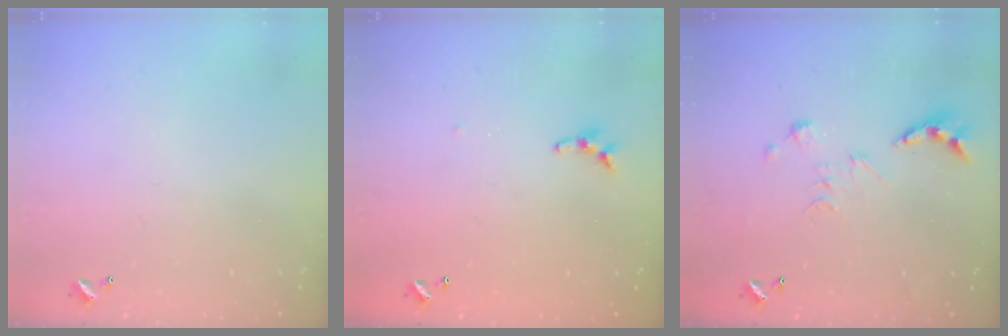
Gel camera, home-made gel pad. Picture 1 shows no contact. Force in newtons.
{"total": 5.5, "press": 5.5, "slide": 0.6}
{"total": 0.0}